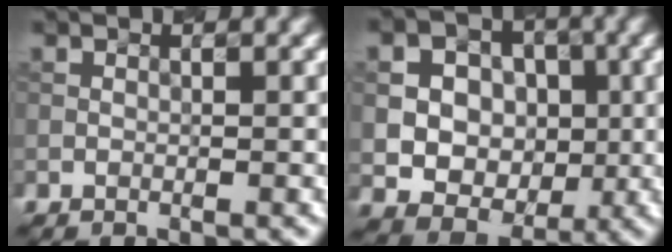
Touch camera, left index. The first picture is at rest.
{"total": 9.6, "force": [1.4, 8.5, 4.1], "torque": [-0.087, 0.020, 0.024]}